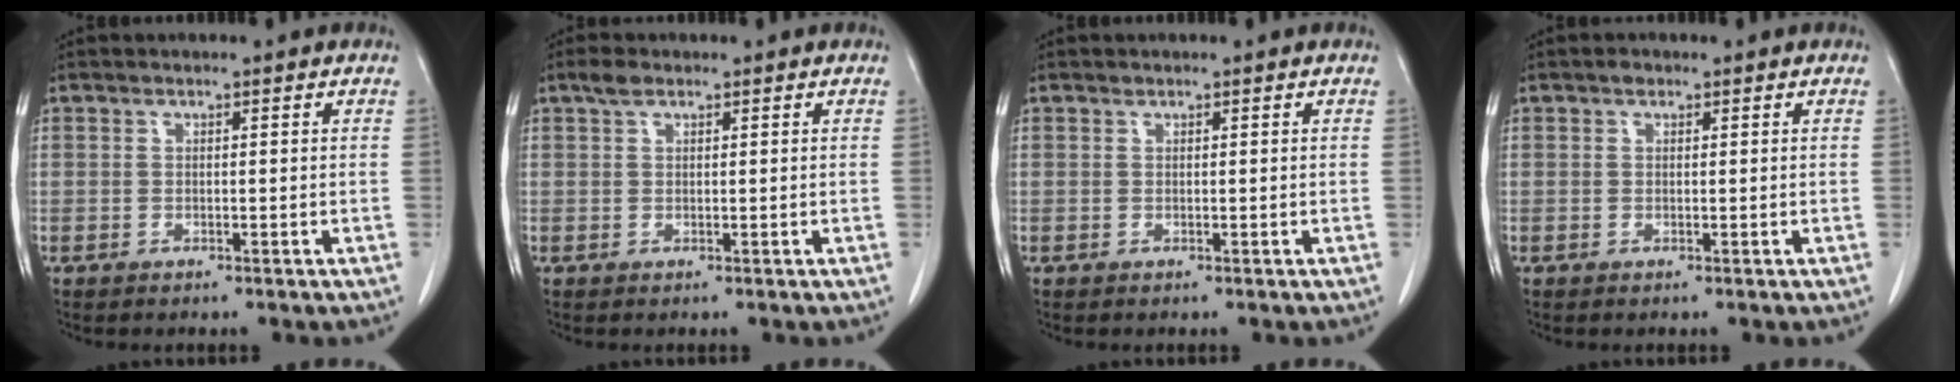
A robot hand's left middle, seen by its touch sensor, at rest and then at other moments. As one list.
[{"total": 1.9, "force": [1.3, 0.9, 1.1], "torque": [-0.028, 0.012, 0.025]}, {"total": 0.0}, {"total": 0.7, "force": [0.5, 0.4, 0.3], "torque": [-0.009, 0.003, 0.007]}]